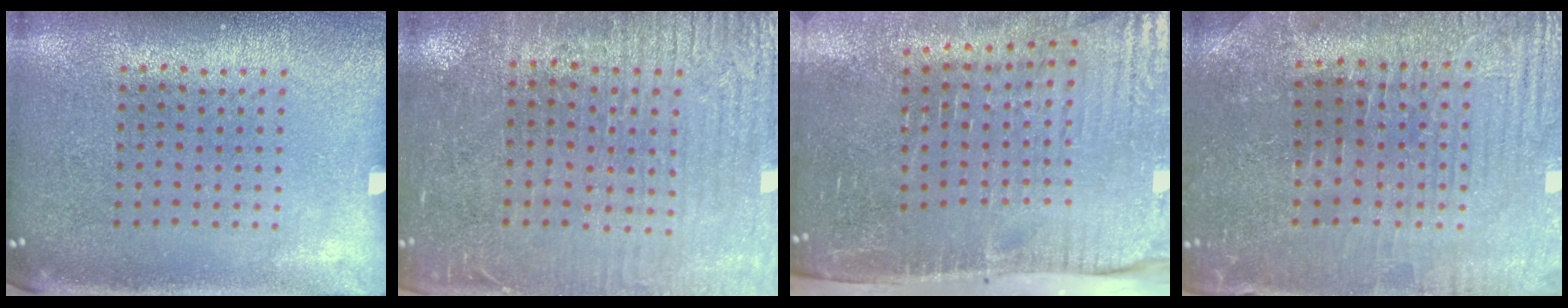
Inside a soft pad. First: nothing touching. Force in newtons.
{"total": 3.2, "press": 2.9, "slide": 1.3}
{"total": 4.9, "press": 4.1, "slide": 2.7}
{"total": 1.8, "press": 1.8, "slide": 0.3}